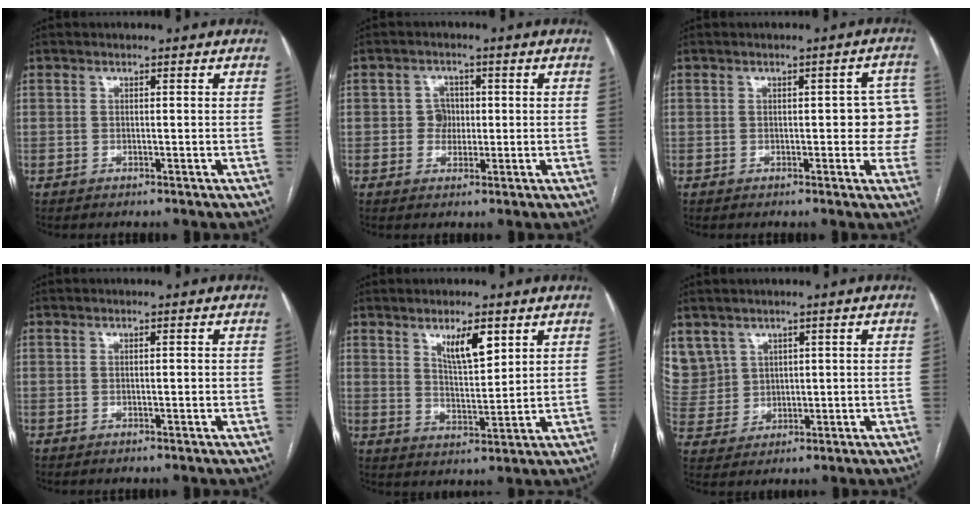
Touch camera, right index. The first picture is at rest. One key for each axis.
{"total": 3.0, "fx": 0.0, "fy": 2.8, "fz": 1.0, "tx": -0.008, "ty": 0.008, "tz": 0.000}
{"total": 6.2, "fx": 0.0, "fy": 2.7, "fz": 5.6, "tx": -0.038, "ty": 0.021, "tz": -0.003}
{"total": 0.7, "fx": 0.0, "fy": 0.1, "fz": 0.7, "tx": -0.010, "ty": 0.000, "tz": 0.002}
{"total": 6.0, "fx": 3.4, "fy": 0.9, "fz": 4.9, "tx": -0.087, "ty": -0.009, "tz": 0.064}
{"total": 9.5, "fx": 5.0, "fy": 8.0, "fz": 0.7, "tx": -0.041, "ty": 0.033, "tz": 0.128}